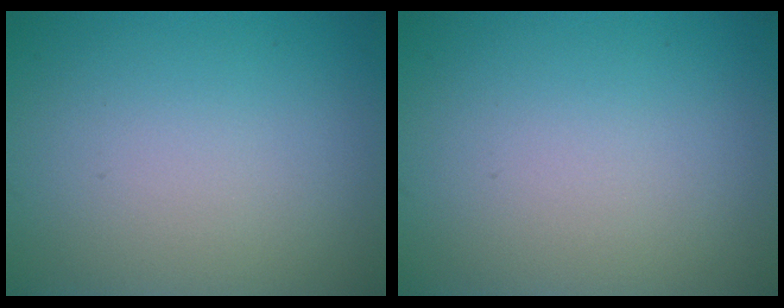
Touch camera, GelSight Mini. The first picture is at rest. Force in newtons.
{"total": 0.0}